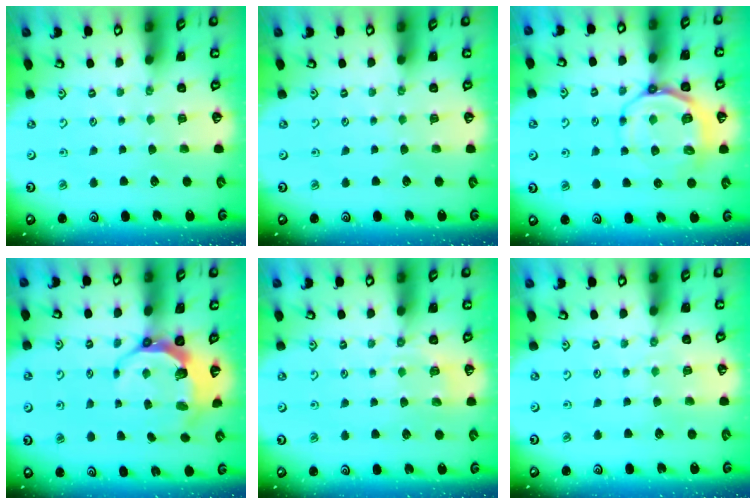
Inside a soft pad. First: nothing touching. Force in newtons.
{"total": 0.0}
{"total": 9.3, "press": 9.0, "slide": 2.6}
{"total": 8.4, "press": 7.2, "slide": 4.3}
{"total": 4.8, "press": 4.6, "slide": 1.3}
{"total": 2.8, "press": 2.8, "slide": 0.3}